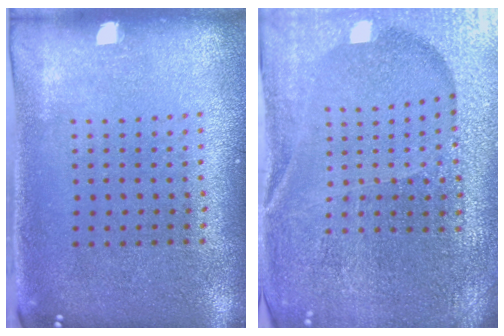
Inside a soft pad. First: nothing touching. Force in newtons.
{"total": 4.2, "press": 4.1, "slide": 1.1}